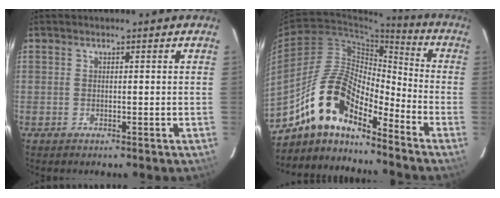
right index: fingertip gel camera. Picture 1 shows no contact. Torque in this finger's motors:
{"motor_torque": [0.76, -0.57, 1.00, 0.17]}